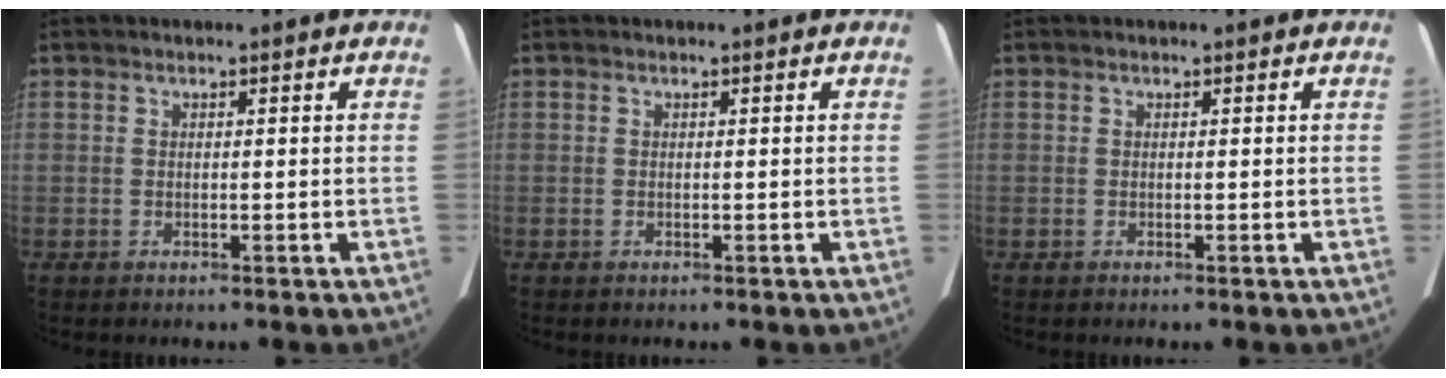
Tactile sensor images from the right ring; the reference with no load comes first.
{"total": 0.0}
{"total": 0.0}